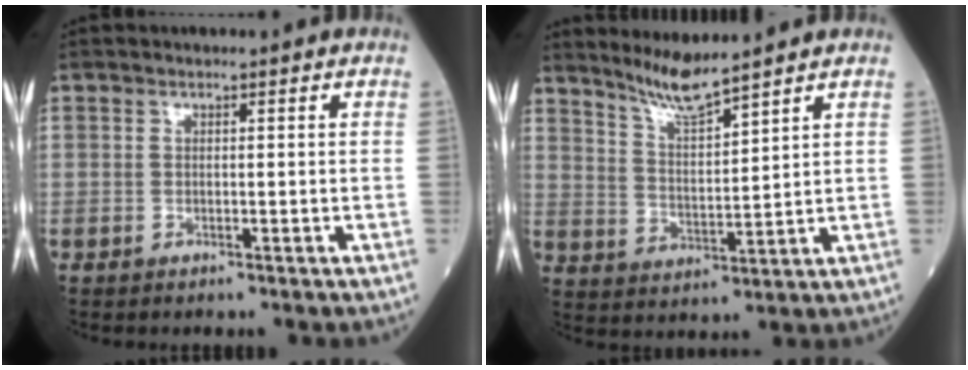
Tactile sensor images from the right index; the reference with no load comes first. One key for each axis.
{"total": 6.4, "fx": 5.8, "fy": -0.8, "fz": 2.6, "tx": -0.055, "ty": -0.017, "tz": 0.118}